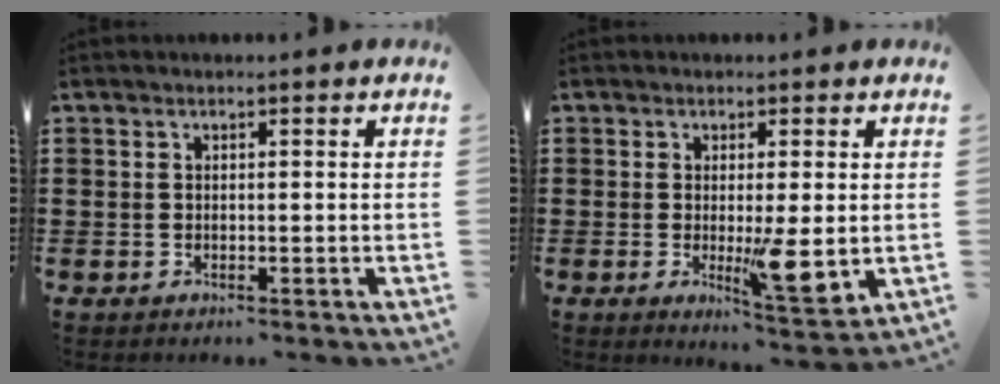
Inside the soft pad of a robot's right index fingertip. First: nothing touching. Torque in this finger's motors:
{"motor_torque": [1.69, 0.25, 0.44, 0.20]}